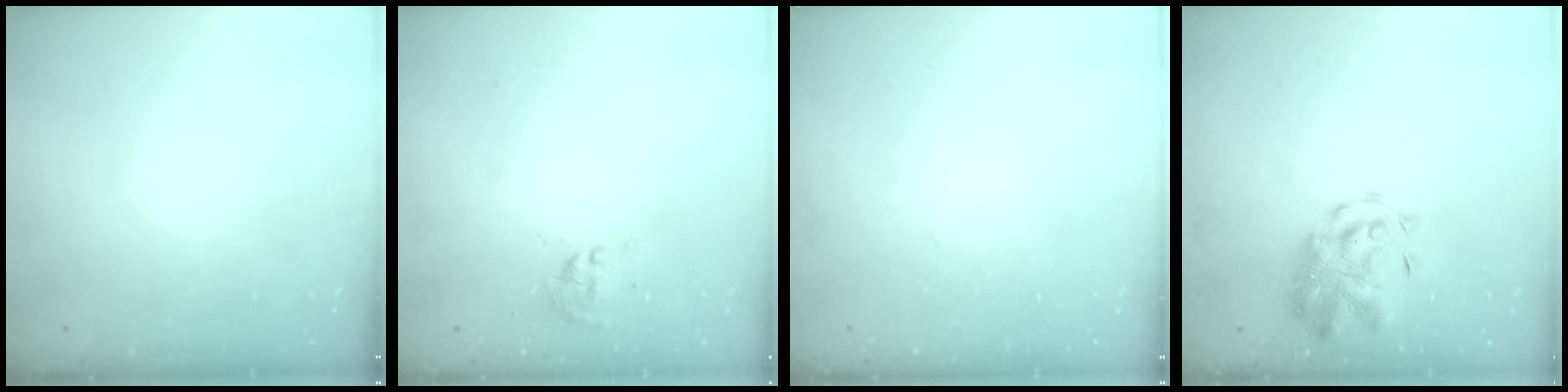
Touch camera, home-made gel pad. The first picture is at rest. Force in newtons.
{"total": 0.0}
{"total": 0.0}
{"total": 3.7, "press": 3.5, "slide": 1.4}